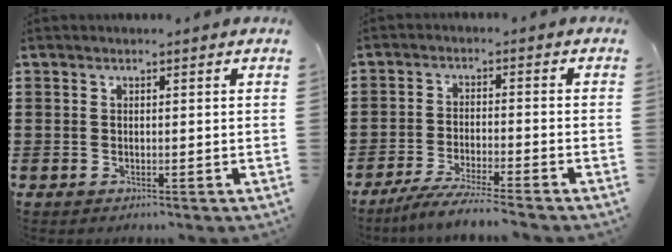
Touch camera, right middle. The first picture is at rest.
{"total": 4.8, "force": [-4.4, -0.2, 1.8], "torque": [-0.037, -0.008, -0.085]}